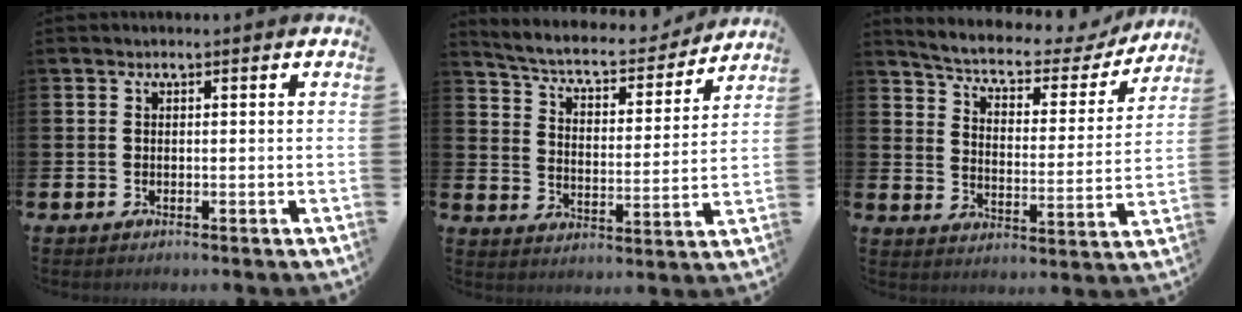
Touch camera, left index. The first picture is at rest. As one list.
[{"total": 6.4, "force": [5.8, 1.5, 2.1], "torque": [-0.072, -0.043, 0.095]}, {"total": 5.6, "force": [4.9, 1.8, 2.0], "torque": [-0.068, -0.036, 0.077]}]